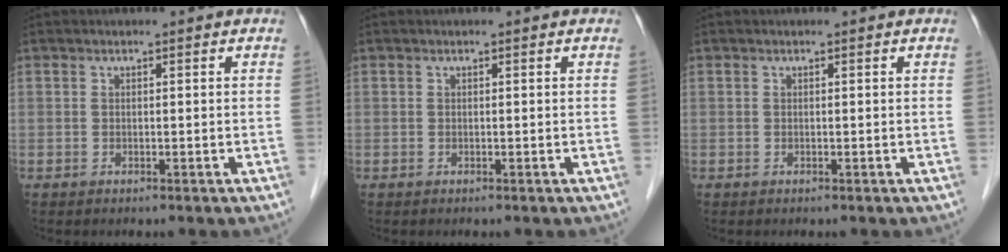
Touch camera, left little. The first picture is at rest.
{"total": 0.0}
{"total": 0.0}